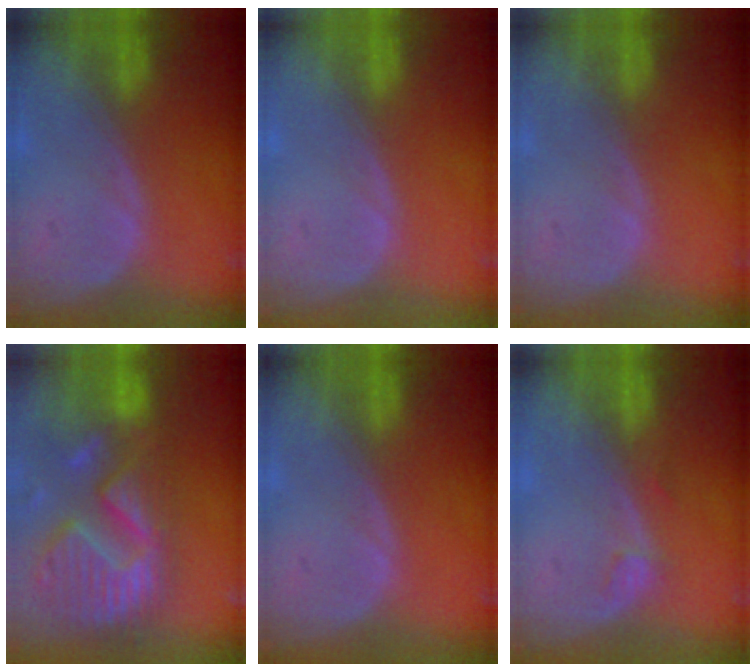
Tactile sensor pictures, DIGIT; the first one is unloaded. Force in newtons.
{"total": 0.0}
{"total": 0.0}
{"total": 13.9, "press": 11.6, "slide": 7.7}
{"total": 0.0}
{"total": 1.1, "press": 1.1, "slide": 0.2}